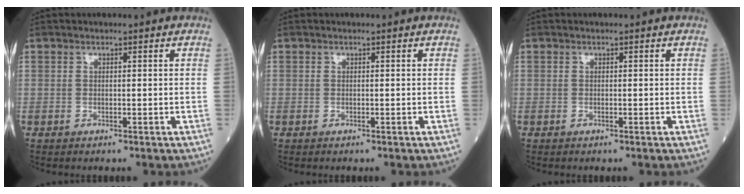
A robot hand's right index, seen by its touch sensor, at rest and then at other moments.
{"total": 0.0}
{"total": 0.0}